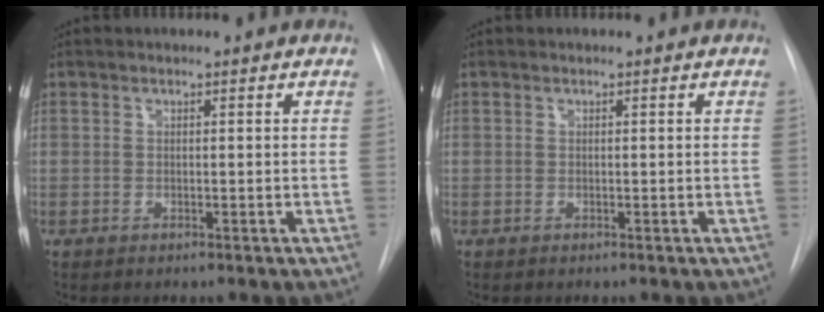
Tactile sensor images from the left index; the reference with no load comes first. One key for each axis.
{"total": 0.0}